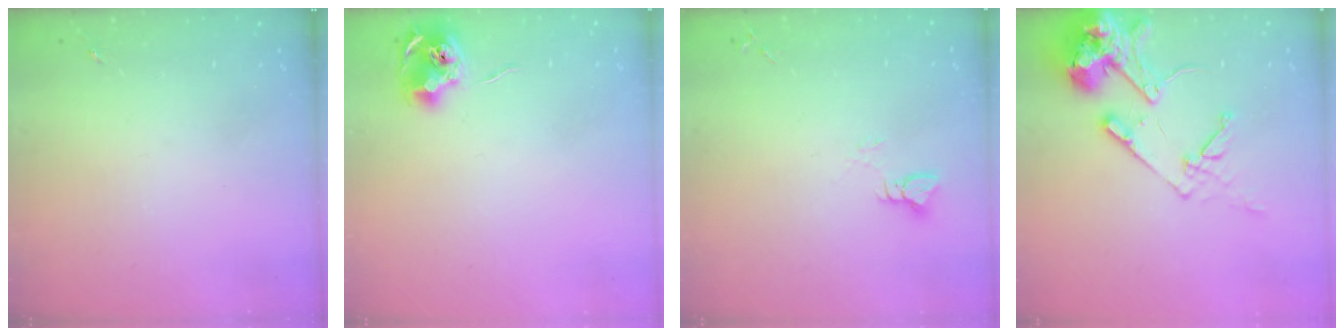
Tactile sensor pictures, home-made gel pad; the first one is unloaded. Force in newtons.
{"total": 8.4, "press": 8.4, "slide": 0.4}
{"total": 2.9, "press": 2.9, "slide": 0.2}
{"total": 16.6, "press": 16.5, "slide": 2.3}